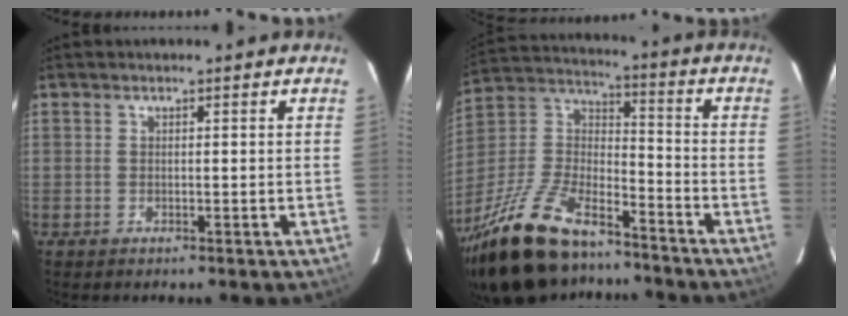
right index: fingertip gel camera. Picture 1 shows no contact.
{"total": 26.2, "force": [-19.5, 10.4, 14.2], "torque": [-0.303, -0.007, -0.332]}